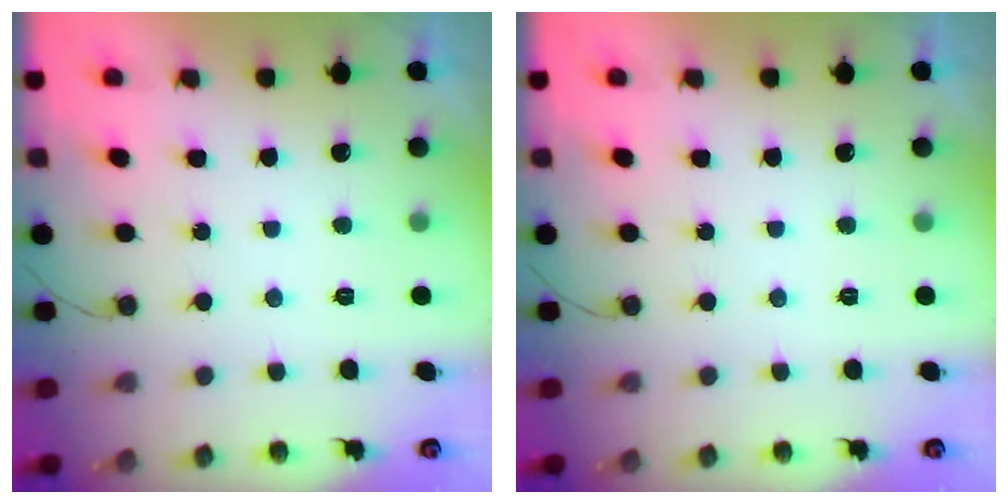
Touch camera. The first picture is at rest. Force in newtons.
{"total": 0.0}